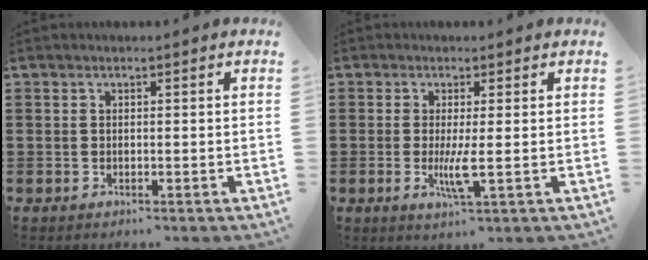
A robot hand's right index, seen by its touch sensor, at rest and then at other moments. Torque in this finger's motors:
{"motor_torque": [0.16, 0.17, 0.32, 0.05]}